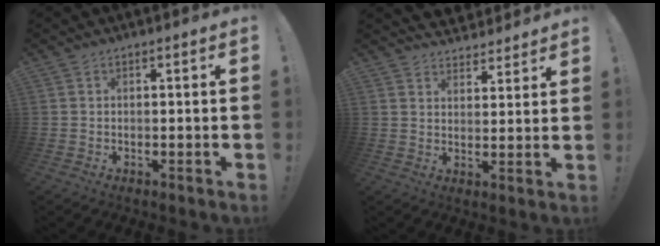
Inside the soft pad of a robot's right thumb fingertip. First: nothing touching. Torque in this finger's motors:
{"motor_torque": [-0.94, 0.95, 0.16, 0.17, 0.00]}